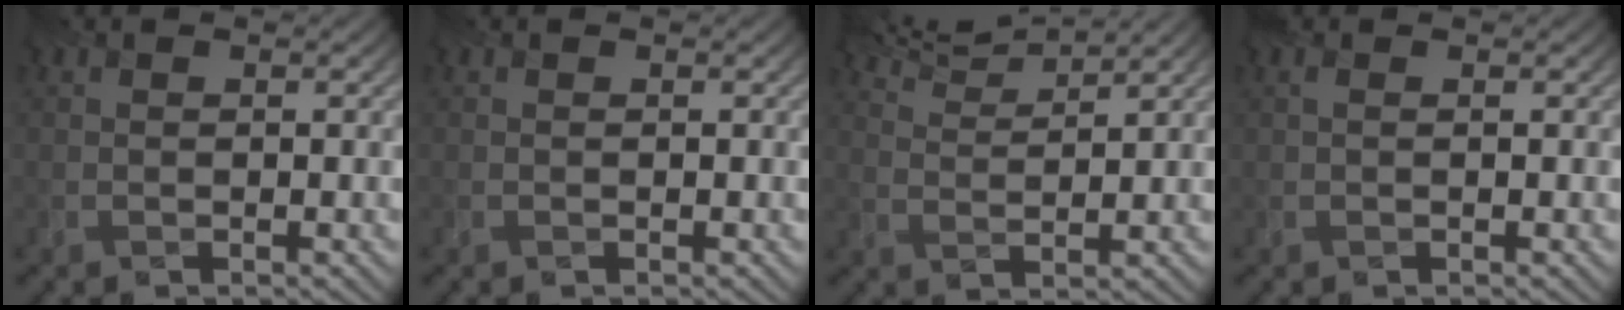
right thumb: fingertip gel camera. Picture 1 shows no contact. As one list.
[{"total": 0.0}, {"total": 6.3, "force": [5.6, 0.7, 2.8], "torque": [-0.069, 0.018, 0.101]}, {"total": 0.8, "force": [0.4, 0.2, 0.7], "torque": [-0.018, 0.006, 0.007]}]